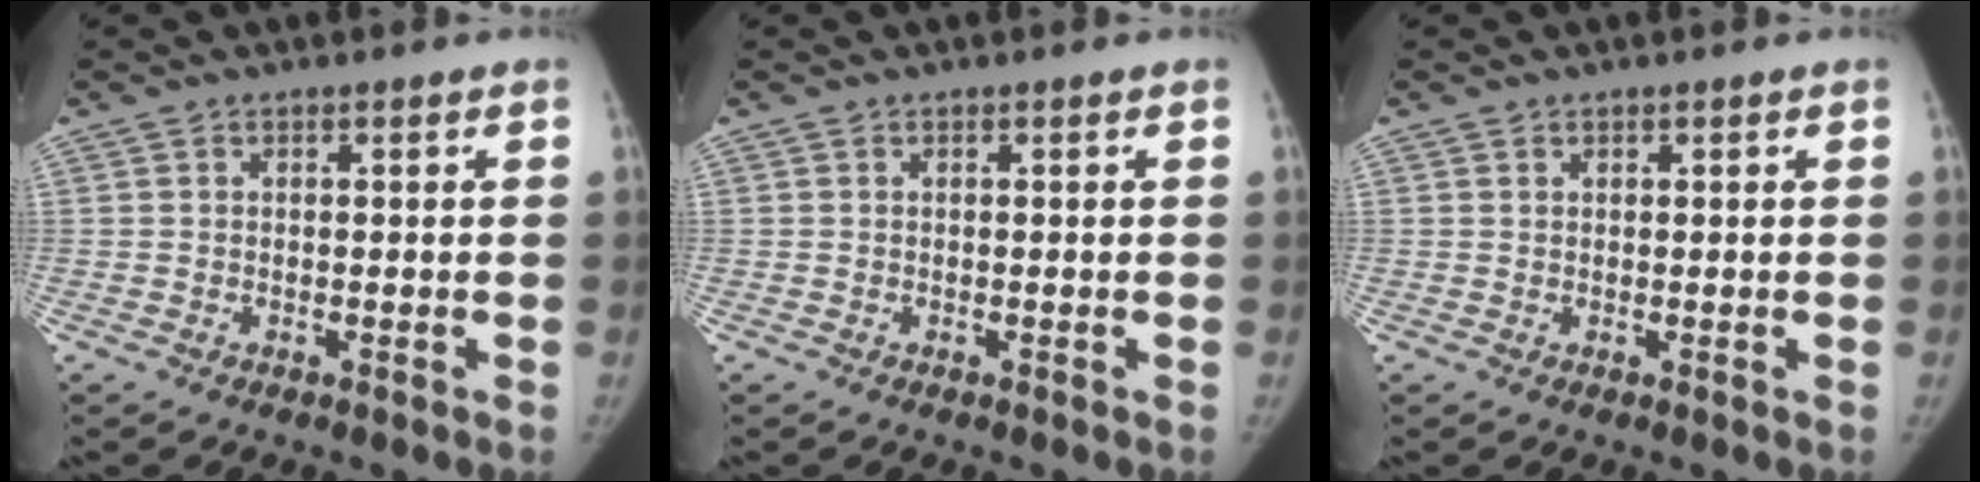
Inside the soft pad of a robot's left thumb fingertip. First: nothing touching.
{"total": 0.0}
{"total": 0.5, "force": [0.4, 0.3, 0.1], "torque": [0.004, -0.002, 0.005]}